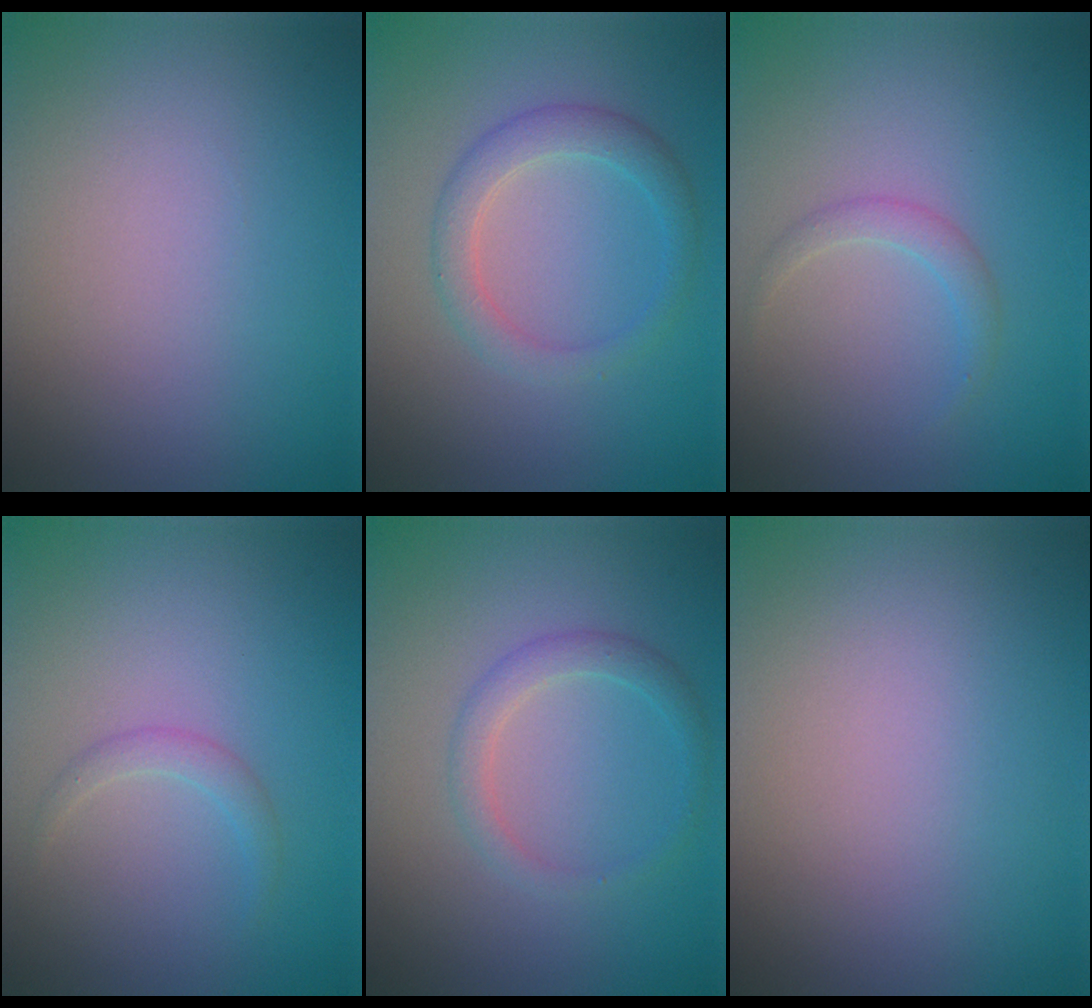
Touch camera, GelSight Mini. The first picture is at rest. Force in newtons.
{"total": 2.7, "press": 2.7, "slide": 0.2}
{"total": 1.3, "press": 1.2, "slide": 0.2}
{"total": 1.2, "press": 1.2, "slide": 0.1}
{"total": 2.0, "press": 2.0, "slide": 0.0}
{"total": 0.0}